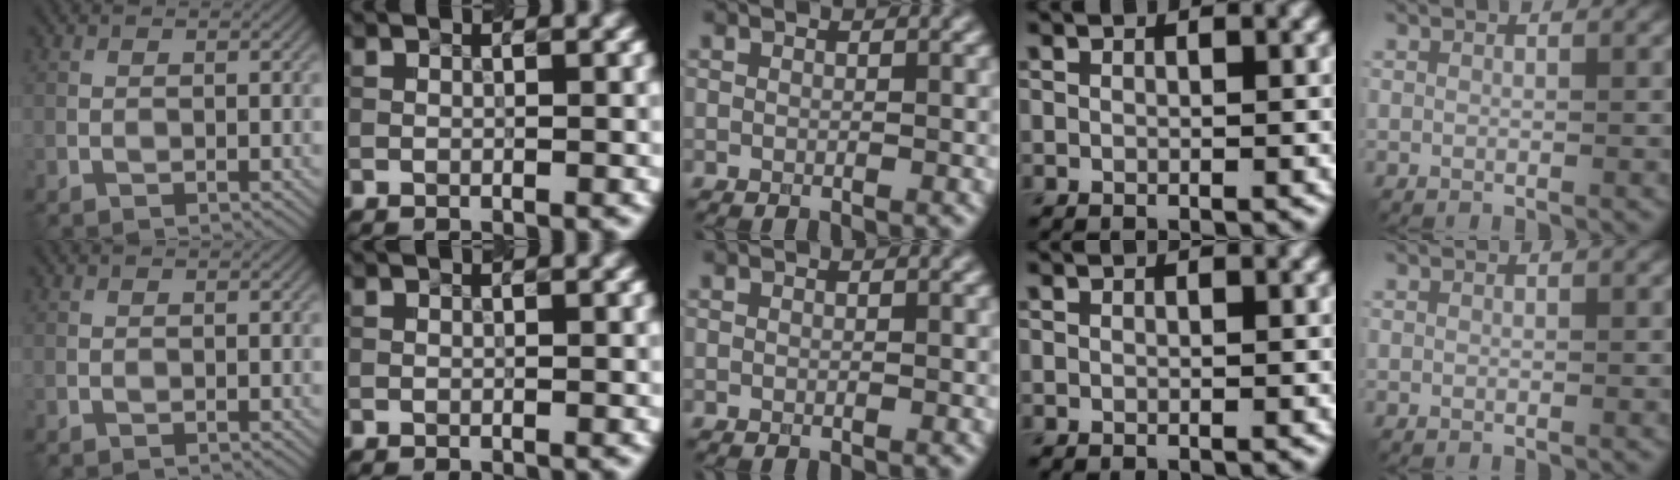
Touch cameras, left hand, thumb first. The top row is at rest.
{}